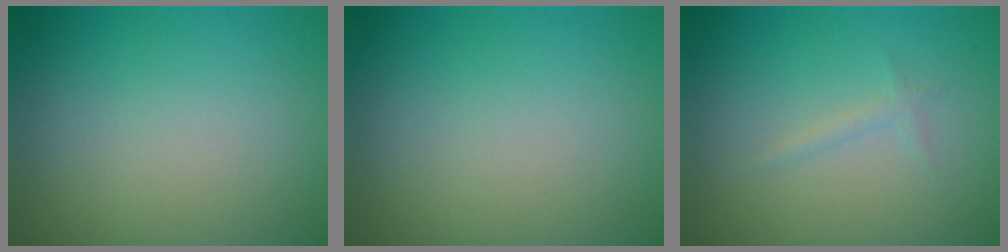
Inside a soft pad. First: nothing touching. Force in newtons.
{"total": 0.0}
{"total": 0.7, "press": 0.7, "slide": 0.1}